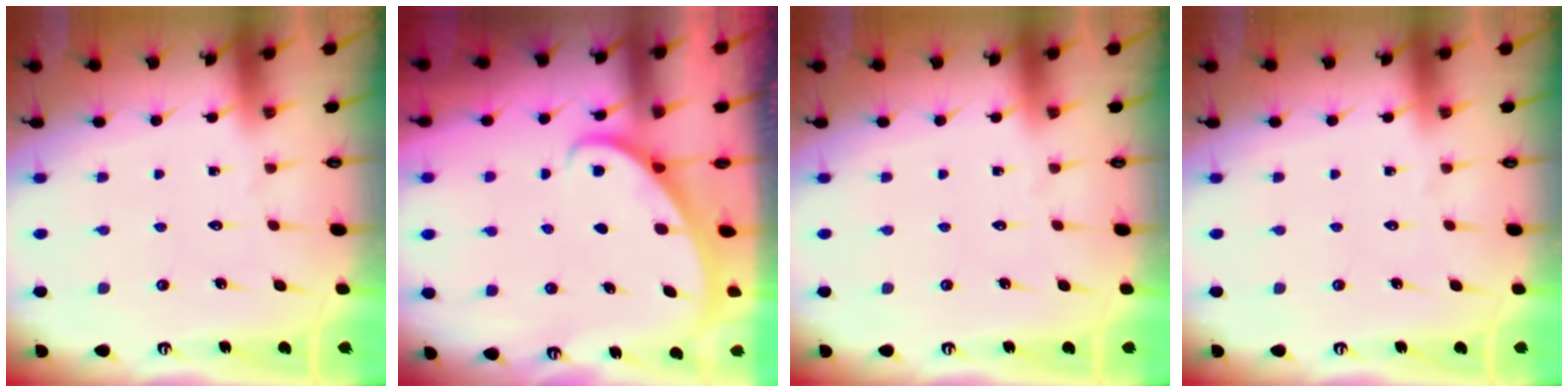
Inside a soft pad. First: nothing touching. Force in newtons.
{"total": 2.0, "press": 2.0, "slide": 0.2}
{"total": 0.0}
{"total": 0.0}